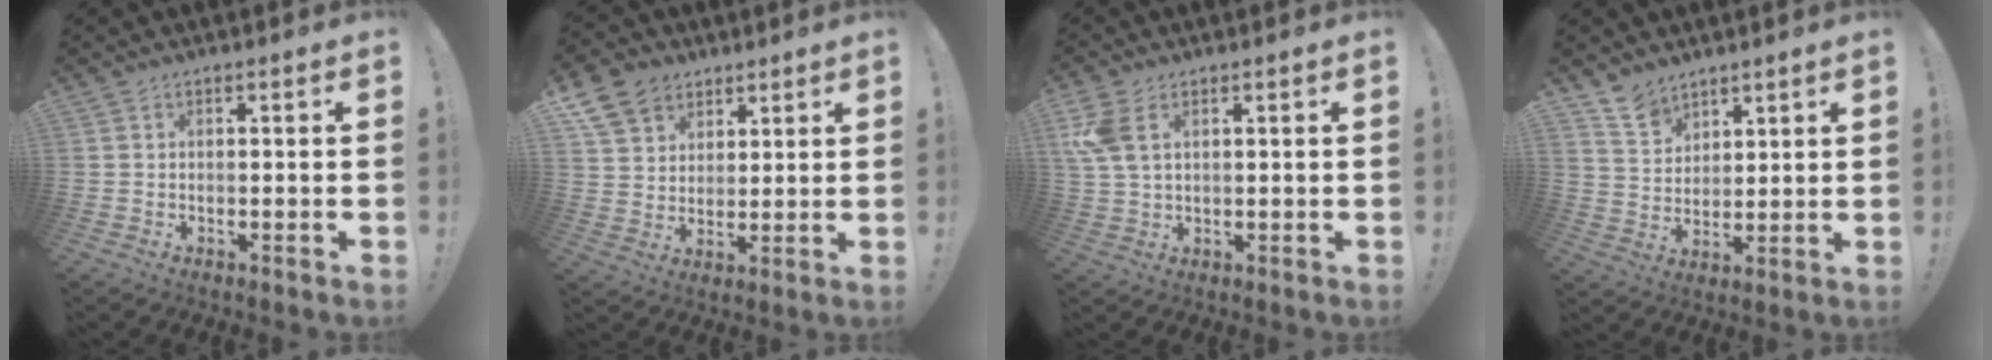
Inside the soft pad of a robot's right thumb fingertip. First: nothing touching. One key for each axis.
{"total": 11.2, "fx": 6.5, "fy": 8.4, "fz": 3.6, "tx": -0.059, "ty": -0.038, "tz": 0.131}
{"total": 7.8, "fx": 3.1, "fy": 4.3, "fz": 5.7, "tx": -0.122, "ty": -0.005, "tz": 0.058}
{"total": 8.7, "fx": 7.0, "fy": 4.8, "fz": 1.7, "tx": -0.036, "ty": -0.051, "tz": 0.138}